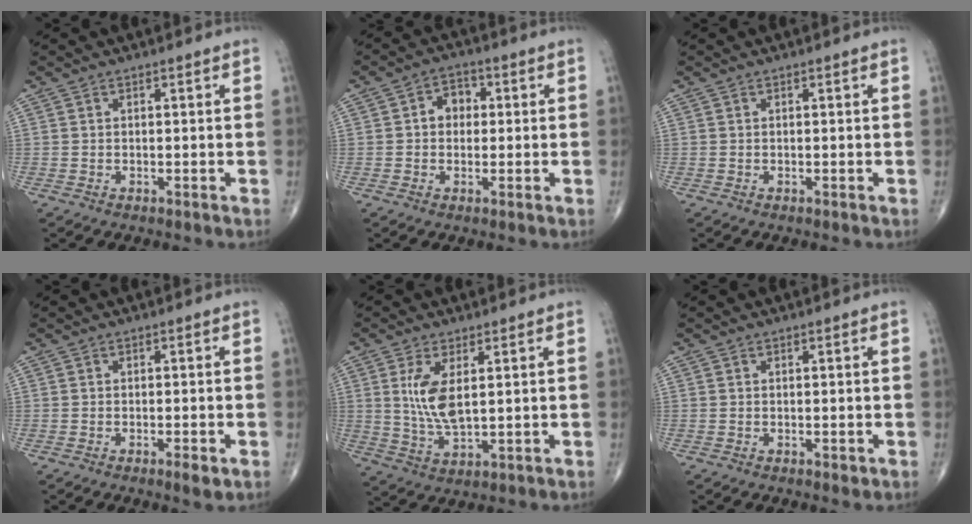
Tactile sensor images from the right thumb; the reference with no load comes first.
{"total": 4.6, "force": [0.4, 3.7, 2.7], "torque": [-0.020, 0.015, -0.001]}
{"total": 0.0}
{"total": 2.0, "force": [-0.9, 0.5, 1.7], "torque": [-0.027, -0.003, -0.016]}
{"total": 7.8, "force": [1.8, 3.3, 6.8], "torque": [-0.139, -0.017, 0.045]}
{"total": 0.7, "force": [-0.2, 0.4, 0.5], "torque": [-0.002, 0.000, -0.003]}